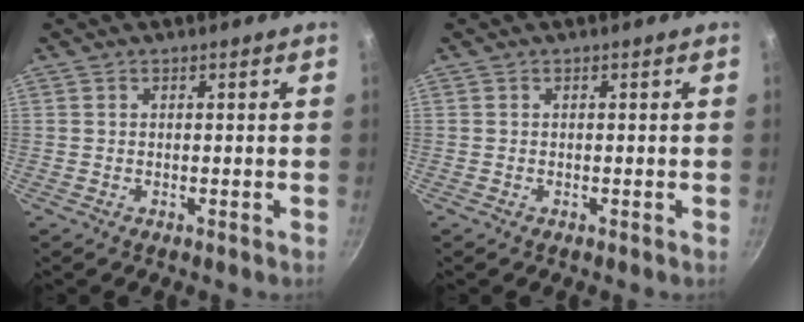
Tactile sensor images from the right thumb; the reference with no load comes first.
{"total": 0.0}